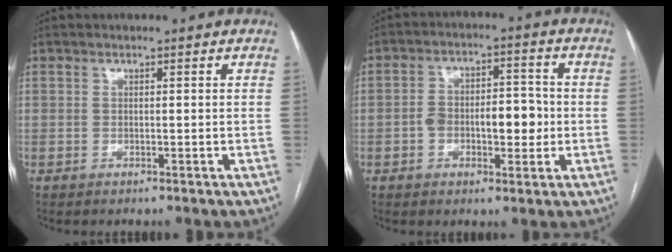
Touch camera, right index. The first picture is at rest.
{"total": 8.6, "force": [-1.3, 4.1, 7.5], "torque": [-0.122, 0.024, -0.016]}